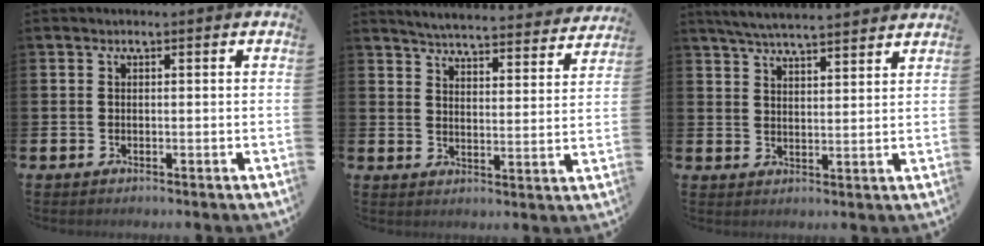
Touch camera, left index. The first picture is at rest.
{"total": 5.2, "force": [5.2, 0.2, 0.8], "torque": [-0.031, -0.043, 0.086]}
{"total": 5.3, "force": [5.2, 0.0, 1.0], "torque": [-0.036, -0.025, 0.094]}